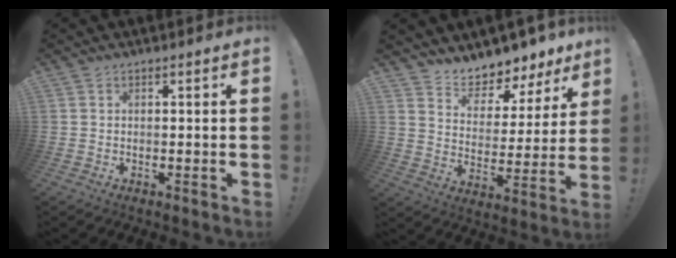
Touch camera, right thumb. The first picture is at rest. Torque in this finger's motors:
{"motor_torque": [-0.02, 0.10, 0.23, 0.23, 0.00]}